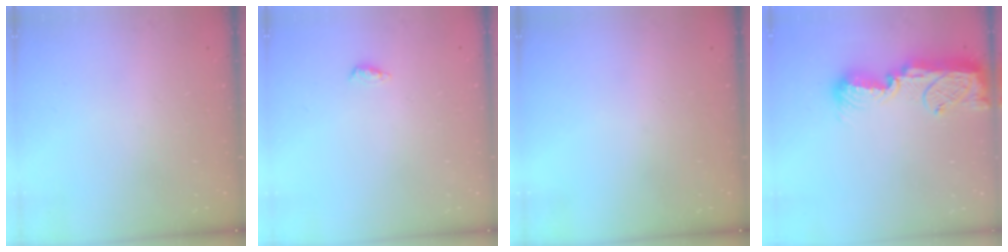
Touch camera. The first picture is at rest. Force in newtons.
{"total": 4.9, "press": 4.4, "slide": 2.0}
{"total": 0.0}
{"total": 13.6, "press": 13.4, "slide": 2.3}